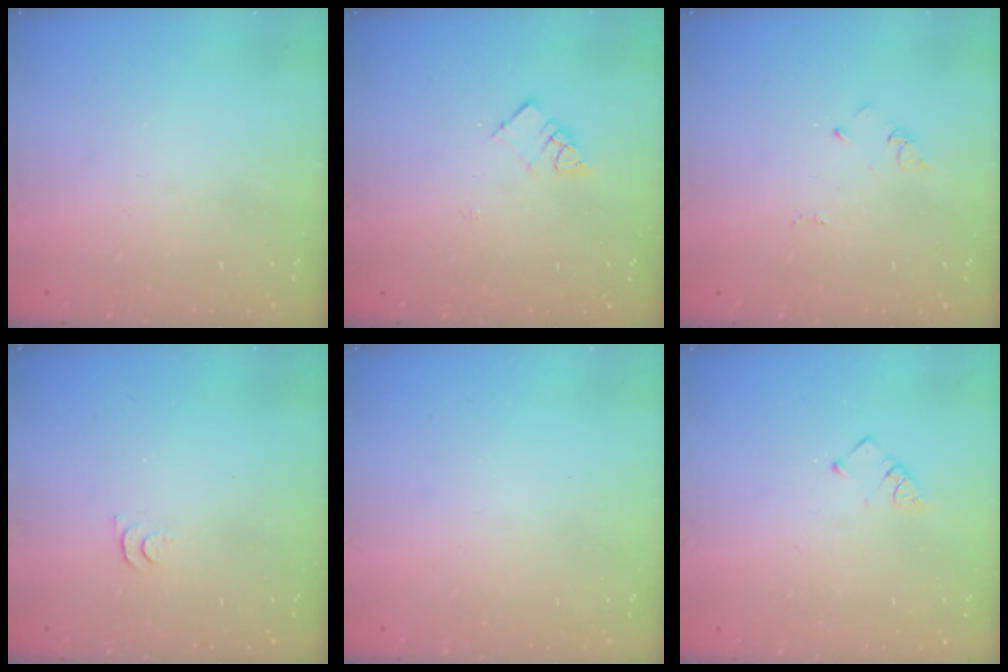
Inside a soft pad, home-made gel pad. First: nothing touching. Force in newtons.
{"total": 5.4, "press": 5.4, "slide": 0.1}
{"total": 2.9, "press": 2.9, "slide": 0.3}
{"total": 5.2, "press": 5.1, "slide": 0.5}
{"total": 0.0}
{"total": 1.9, "press": 1.9, "slide": 0.3}